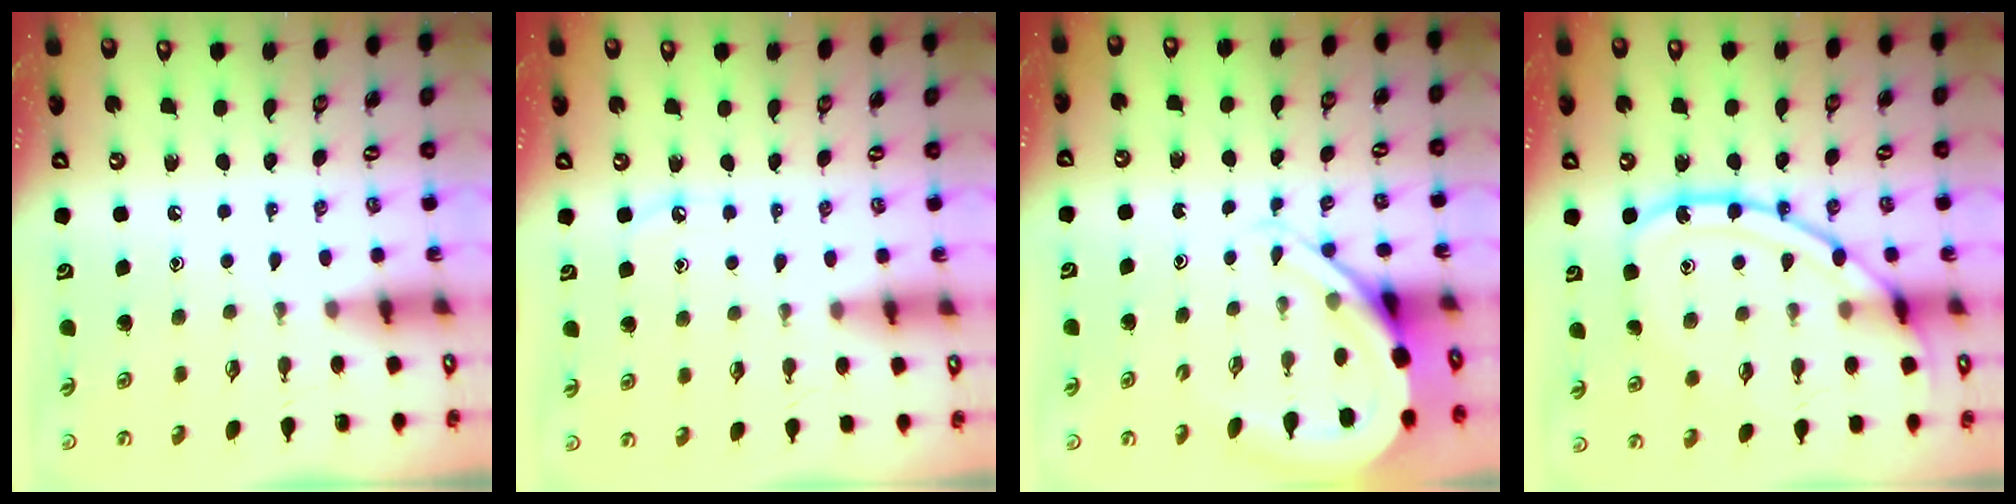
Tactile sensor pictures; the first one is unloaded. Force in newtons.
{"total": 3.2, "press": 3.2, "slide": 0.5}
{"total": 8.7, "press": 8.6, "slide": 0.7}
{"total": 15.0, "press": 15.0, "slide": 0.6}